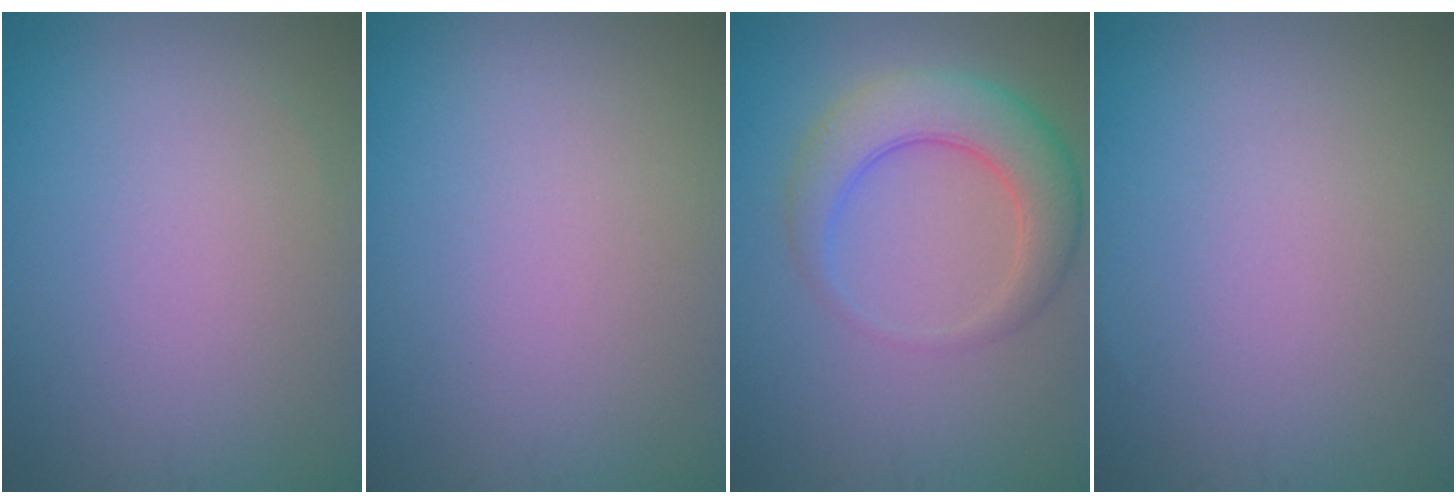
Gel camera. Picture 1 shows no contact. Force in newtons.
{"total": 0.0}
{"total": 5.6, "press": 5.6, "slide": 0.3}
{"total": 0.0}